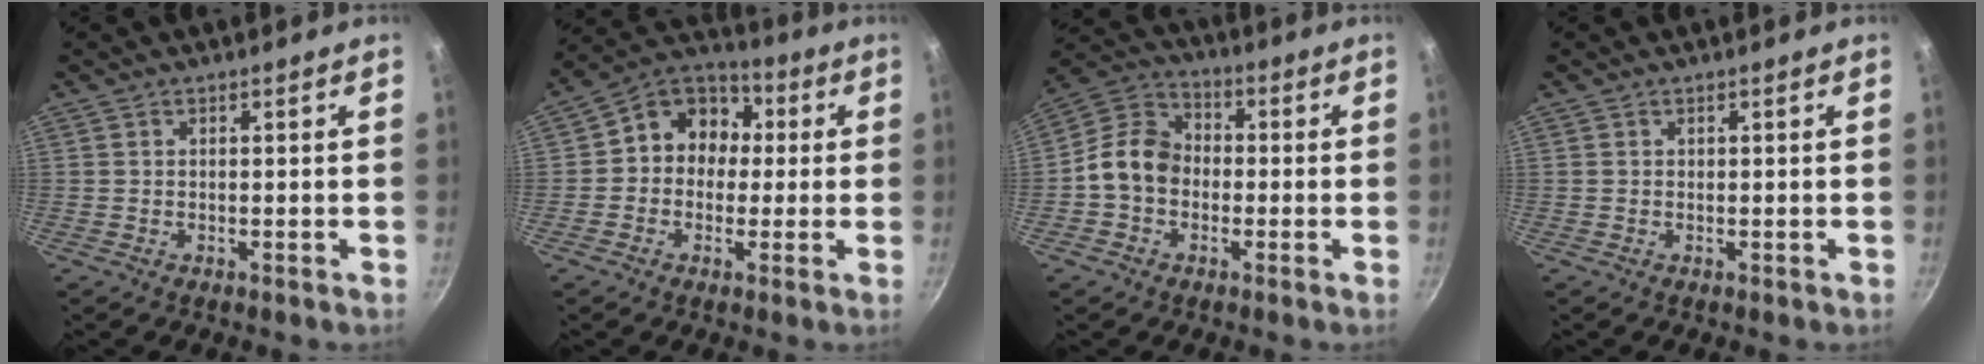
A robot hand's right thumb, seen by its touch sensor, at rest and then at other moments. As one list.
[{"total": 11.1, "force": [0.7, 9.6, 5.5], "torque": [-0.041, 0.030, -0.015]}, {"total": 10.0, "force": [-1.5, 8.1, 5.8], "torque": [-0.072, 0.033, -0.052]}, {"total": 0.0}]